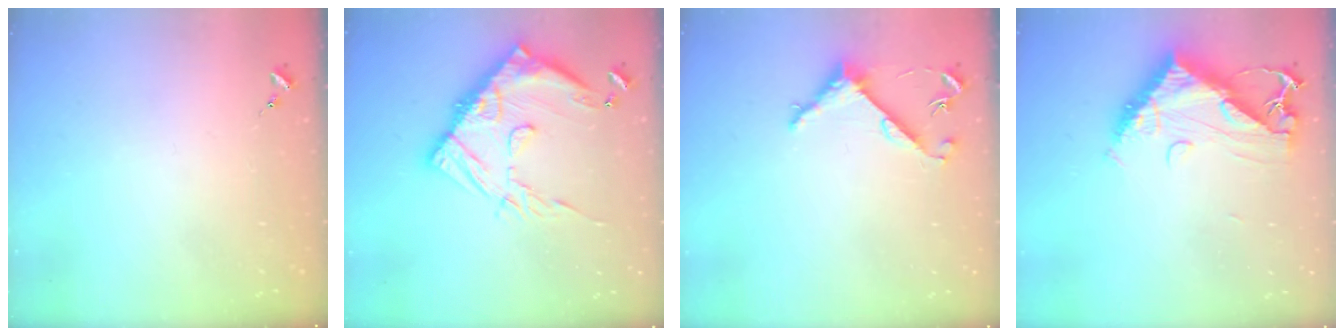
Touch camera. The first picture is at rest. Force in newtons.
{"total": 19.6, "press": 19.5, "slide": 2.0}
{"total": 5.6, "press": 5.6, "slide": 0.2}
{"total": 11.6, "press": 11.6, "slide": 1.1}